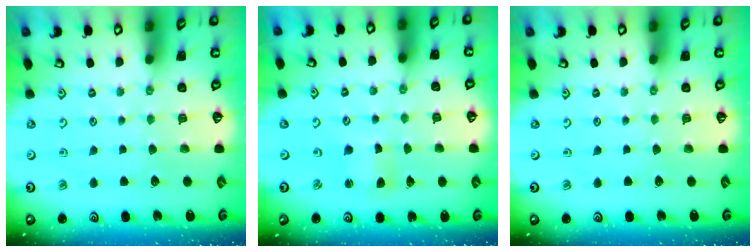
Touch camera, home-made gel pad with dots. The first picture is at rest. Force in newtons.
{"total": 2.9, "press": 2.9, "slide": 0.3}
{"total": 0.0}